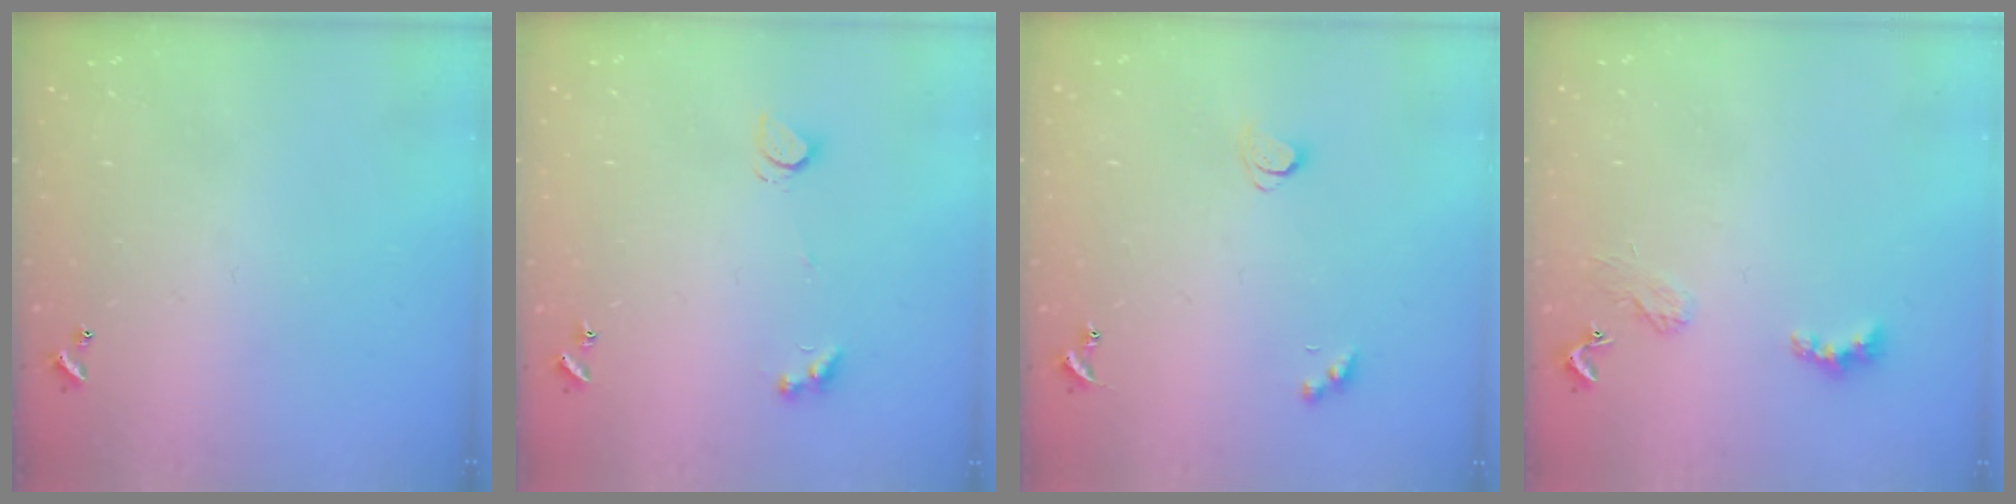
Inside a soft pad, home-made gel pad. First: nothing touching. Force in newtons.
{"total": 1.4, "press": 1.2, "slide": 0.6}
{"total": 1.7, "press": 1.7, "slide": 0.3}
{"total": 2.4, "press": 2.3, "slide": 0.5}